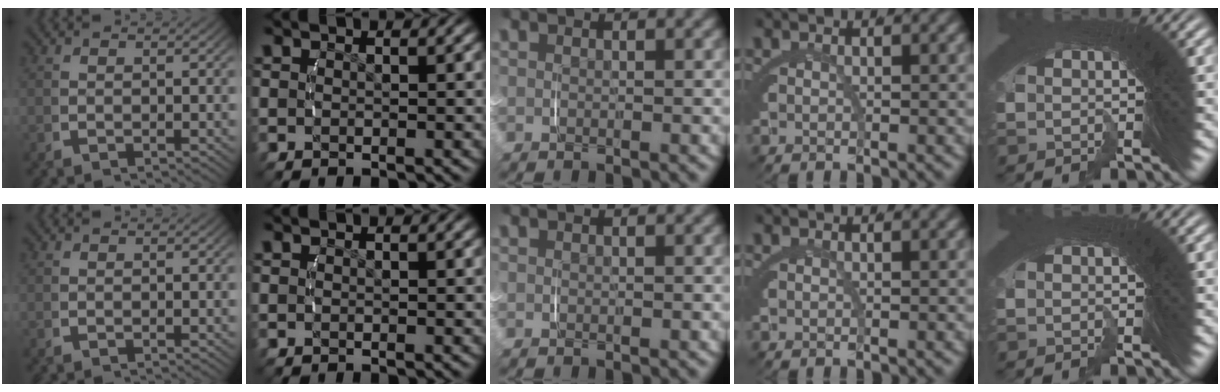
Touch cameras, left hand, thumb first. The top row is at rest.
{}